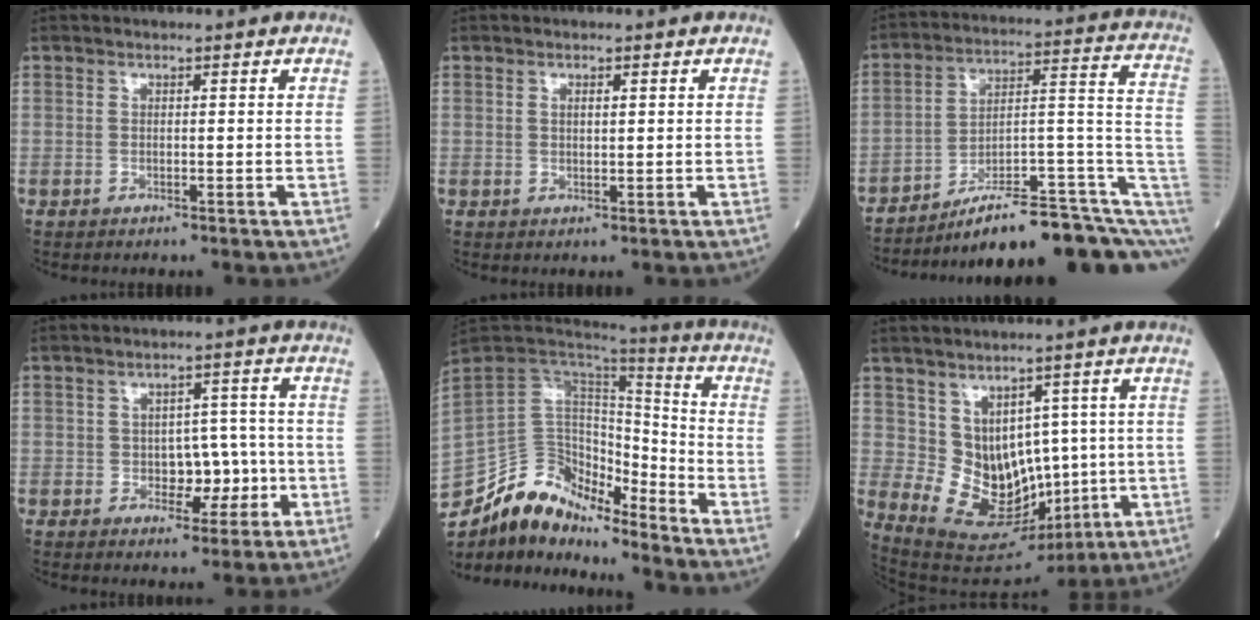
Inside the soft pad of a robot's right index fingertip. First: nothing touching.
{"total": 1.0, "force": [0.4, 0.3, 0.9], "torque": [-0.022, 0.000, 0.006]}
{"total": 19.5, "force": [-11.6, 3.5, 15.3], "torque": [-0.146, 0.059, -0.167]}
{"total": 5.4, "force": [-1.6, 3.3, 4.0], "torque": [-0.053, 0.017, -0.017]}
{"total": 14.6, "force": [-13.4, 4.8, 3.2], "torque": [-0.051, 0.069, -0.236]}
{"total": 11.0, "force": [0.2, 8.0, 7.6], "torque": [-0.125, 0.021, 0.038]}